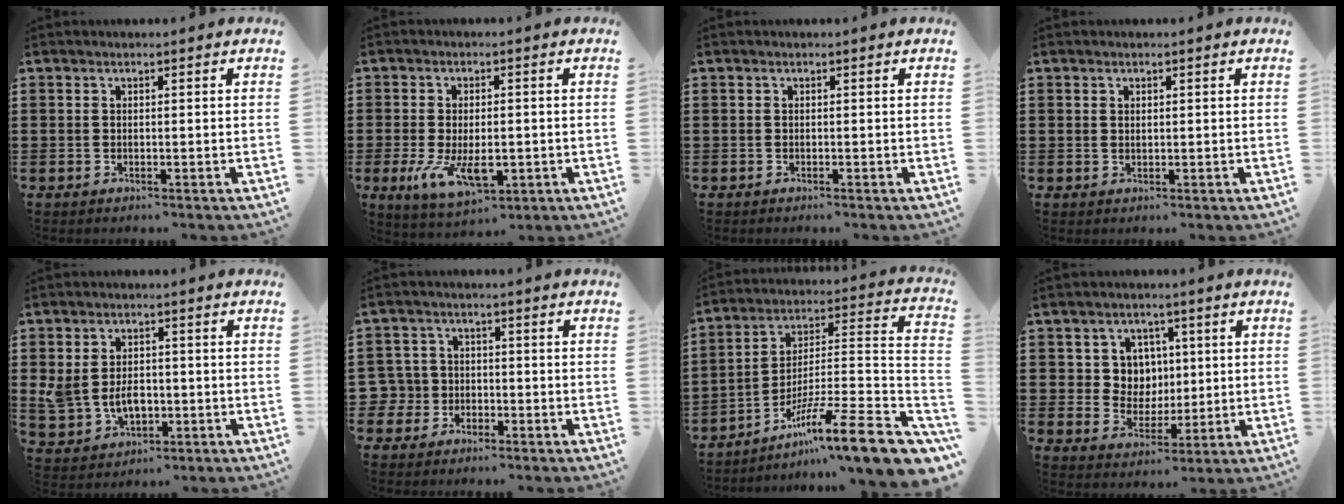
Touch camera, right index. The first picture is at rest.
{"total": 8.0, "force": [-1.8, 3.9, 6.8], "torque": [-0.130, -0.007, -0.031]}
{"total": 0.0}
{"total": 0.7, "force": [0.5, 0.5, 0.3], "torque": [-0.007, 0.003, 0.009]}
{"total": 5.5, "force": [-0.5, 4.2, 3.6], "torque": [-0.070, 0.006, -0.010]}
{"total": 4.3, "force": [-1.7, 3.9, 0.6], "torque": [-0.042, 0.002, -0.042]}
{"total": 13.9, "force": [-8.8, 1.3, 10.6], "torque": [-0.168, 0.011, -0.158]}
{"total": 6.0, "force": [1.7, 5.5, 1.7], "torque": [-0.054, 0.013, 0.028]}